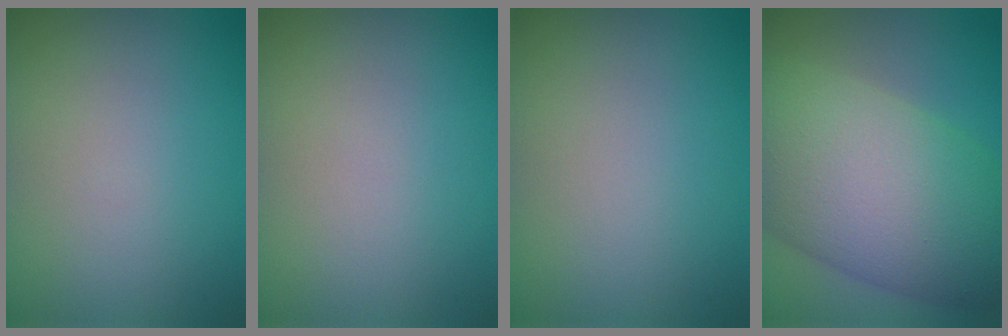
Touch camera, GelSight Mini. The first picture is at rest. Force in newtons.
{"total": 0.0}
{"total": 0.0}
{"total": 13.8, "press": 13.8, "slide": 0.7}